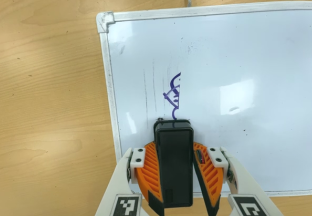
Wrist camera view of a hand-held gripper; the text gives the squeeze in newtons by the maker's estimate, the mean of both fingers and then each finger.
{"total": 8.9, "left": 9.1, "right": 8.7}